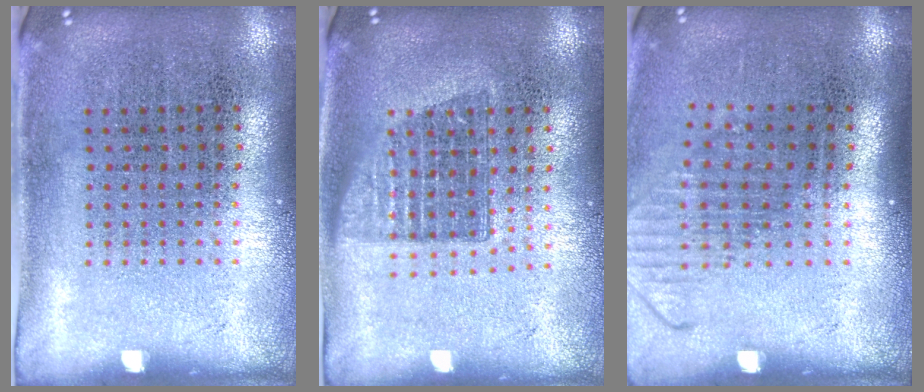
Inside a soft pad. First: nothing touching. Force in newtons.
{"total": 1.4, "press": 1.1, "slide": 0.8}
{"total": 1.3, "press": 1.0, "slide": 0.9}